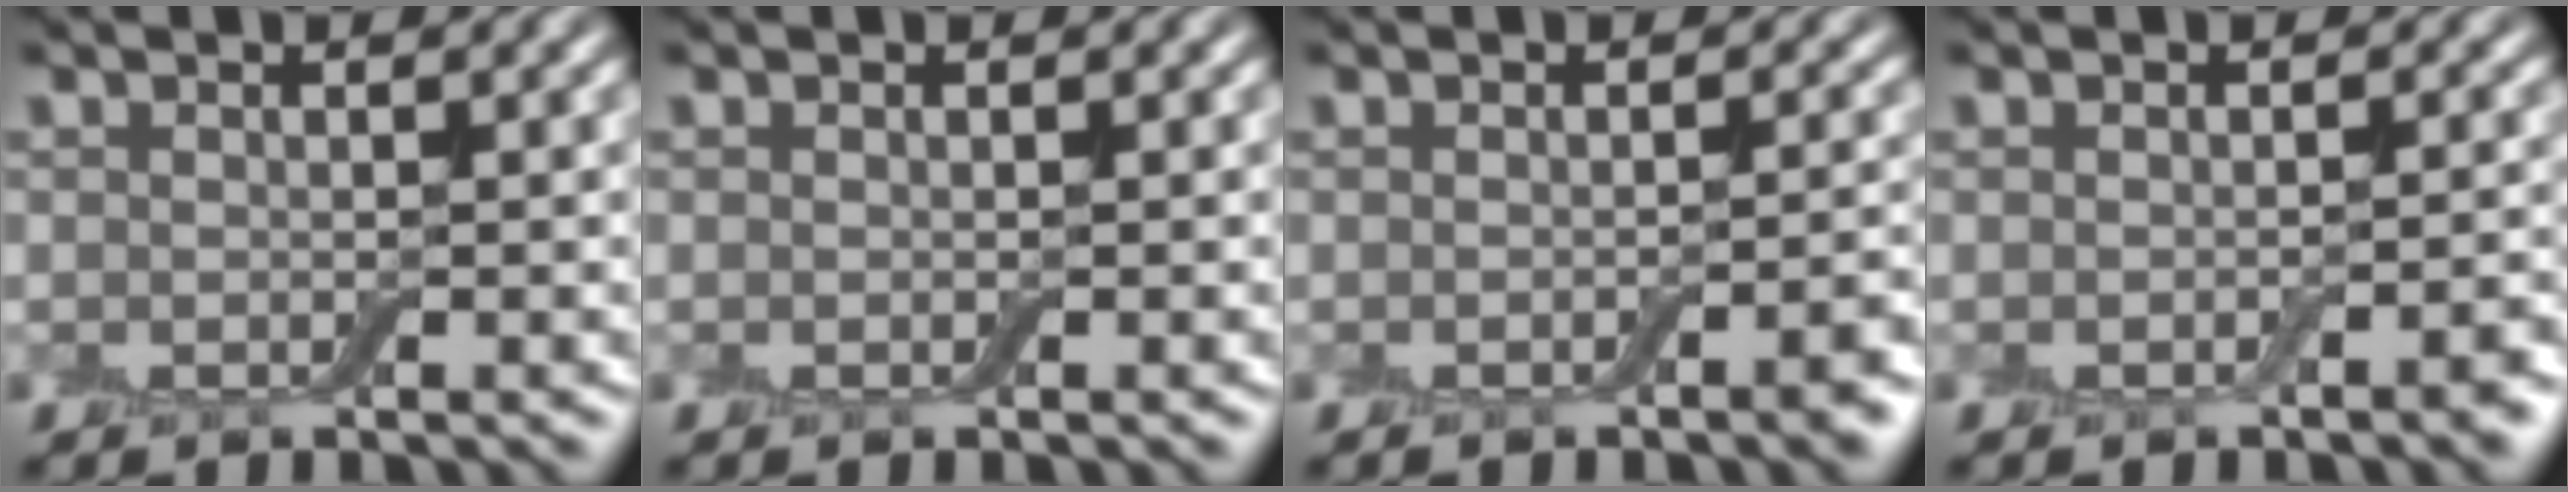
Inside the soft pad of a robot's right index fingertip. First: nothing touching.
{"total": 0.0}
{"total": 1.9, "force": [-1.0, 0.5, 1.5], "torque": [-0.017, 0.002, -0.014]}
{"total": 1.3, "force": [-0.7, 0.3, 1.0], "torque": [-0.013, 0.001, -0.010]}